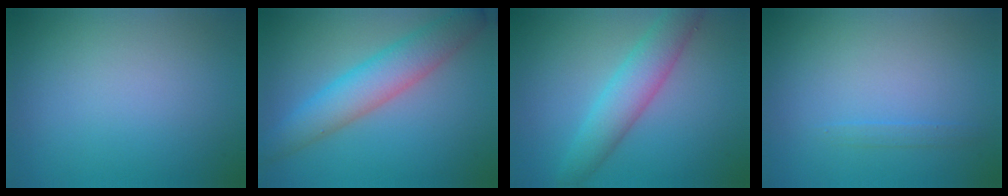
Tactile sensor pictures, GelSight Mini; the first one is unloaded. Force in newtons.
{"total": 5.4, "press": 5.4, "slide": 0.1}
{"total": 4.6, "press": 4.6, "slide": 0.1}
{"total": 0.7, "press": 0.7, "slide": 0.1}